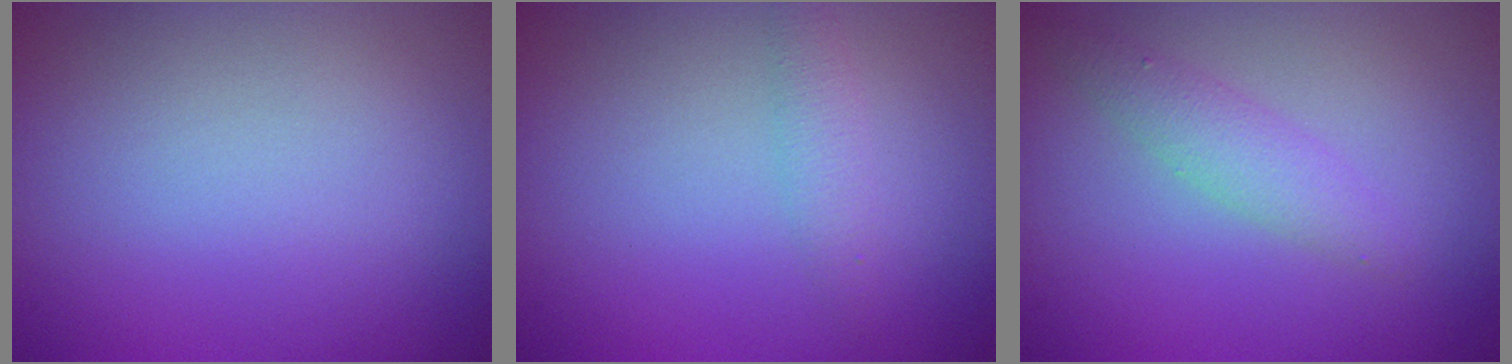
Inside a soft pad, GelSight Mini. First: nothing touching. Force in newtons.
{"total": 1.3, "press": 1.3, "slide": 0.0}
{"total": 2.0, "press": 2.0, "slide": 0.0}